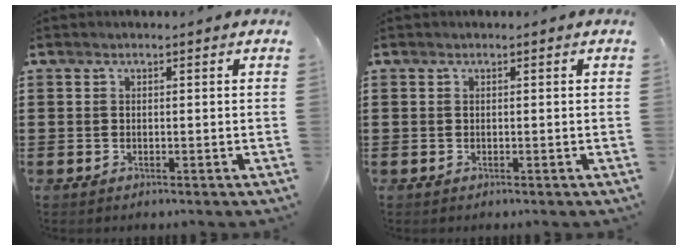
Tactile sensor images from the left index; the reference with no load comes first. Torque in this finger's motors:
{"motor_torque": [0.00, 0.00, 0.00, -0.01]}